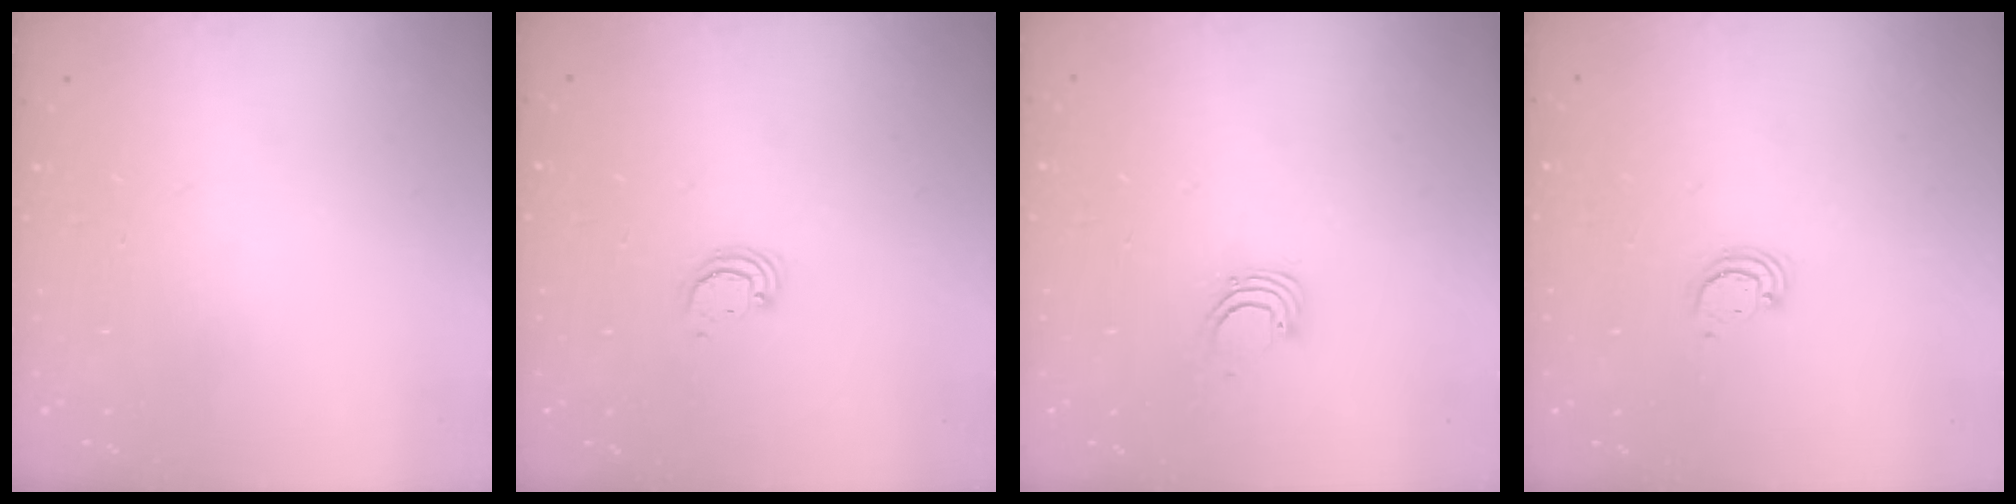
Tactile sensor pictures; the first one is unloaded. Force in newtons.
{"total": 2.6, "press": 2.6, "slide": 0.2}
{"total": 2.2, "press": 2.2, "slide": 0.2}
{"total": 2.6, "press": 2.6, "slide": 0.2}